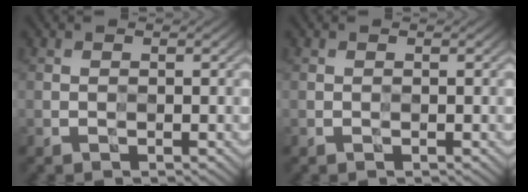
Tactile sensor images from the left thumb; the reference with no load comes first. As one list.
[{"total": 0.0}]